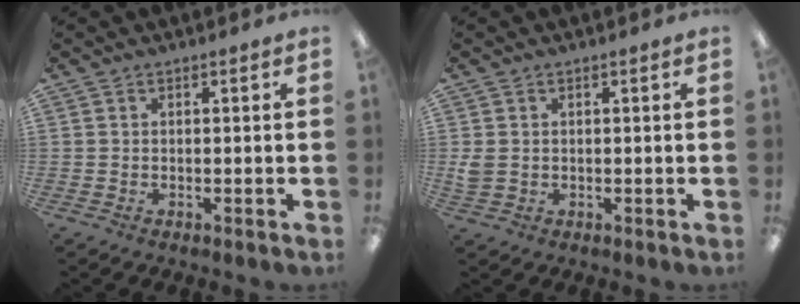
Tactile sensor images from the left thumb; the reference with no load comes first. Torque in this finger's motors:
{"motor_torque": [-0.09, 0.14, 0.12, -0.14, 0.02]}